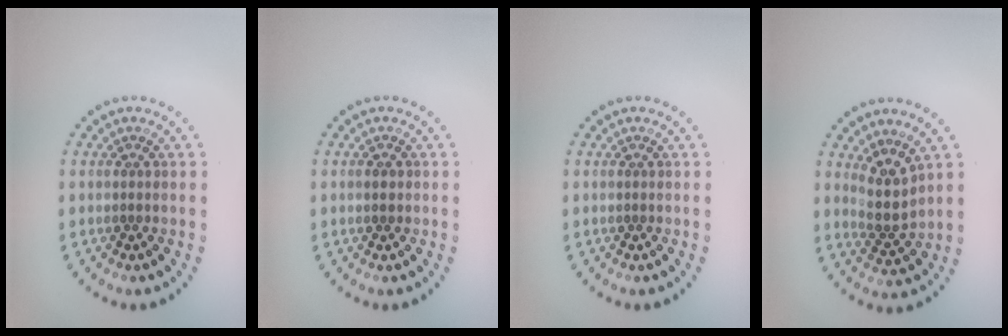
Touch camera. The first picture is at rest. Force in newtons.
{"total": 1.1, "press": 1.1, "slide": 0.1}
{"total": 0.0}
{"total": 2.9, "press": 2.3, "slide": 1.8}